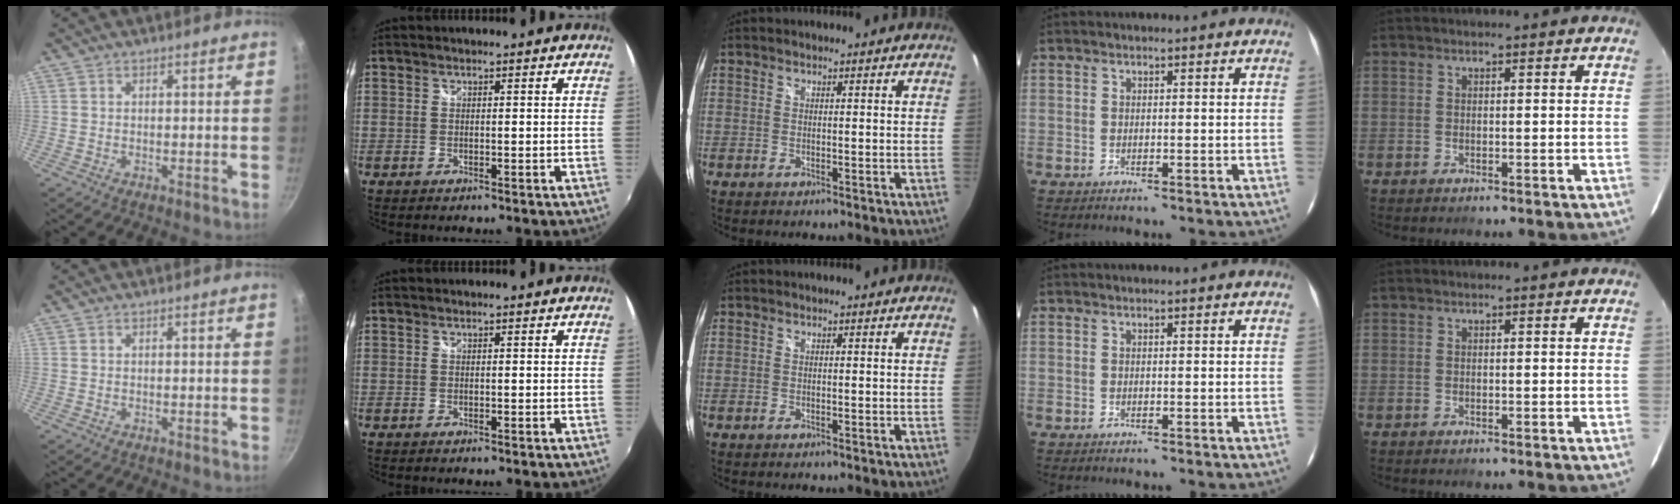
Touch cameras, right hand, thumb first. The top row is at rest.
{}